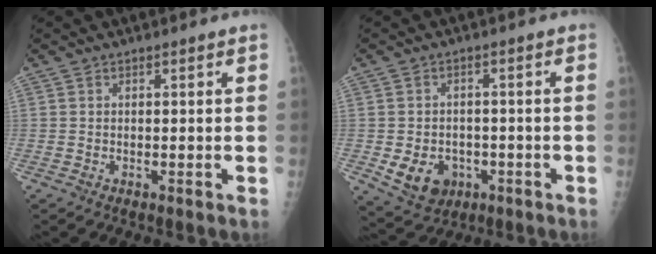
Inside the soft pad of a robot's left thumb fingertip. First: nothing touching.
{"total": 8.0, "force": [-2.4, 6.6, 3.9], "torque": [-0.045, 0.011, -0.023]}